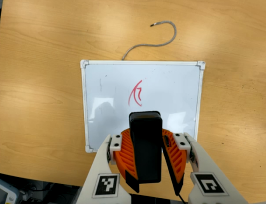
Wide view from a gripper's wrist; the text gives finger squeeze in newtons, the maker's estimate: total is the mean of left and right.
{"total": 11.9, "left": 11.6, "right": 12.2}